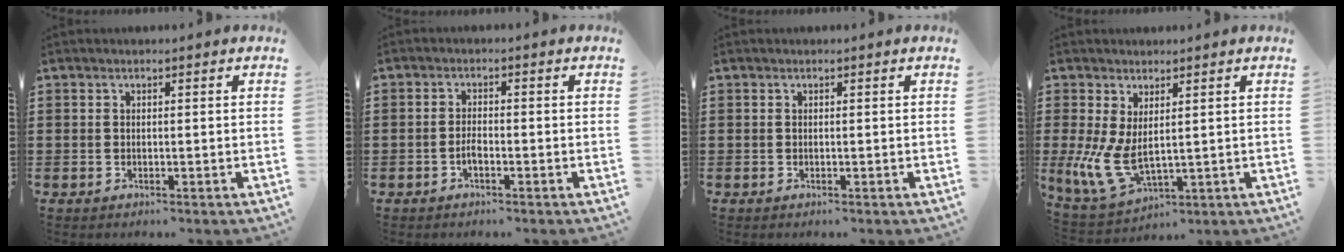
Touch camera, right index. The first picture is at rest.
{"total": 1.8, "force": [-1.0, 0.7, 1.4], "torque": [-0.028, 0.002, -0.018]}
{"total": 0.0}
{"total": 7.2, "force": [0.4, 3.8, 6.1], "torque": [-0.154, -0.014, 0.011]}